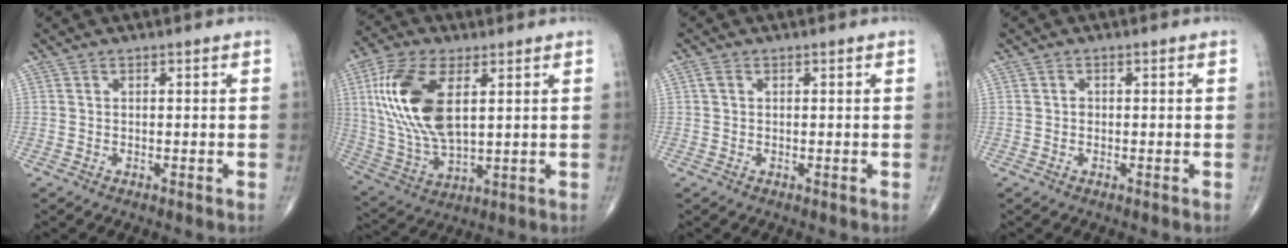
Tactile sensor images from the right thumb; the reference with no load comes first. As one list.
[{"total": 17.7, "force": [4.5, 8.6, 14.8], "torque": [-0.308, -0.011, 0.090]}, {"total": 1.1, "force": [0.3, 0.8, 0.7], "torque": [-0.015, 0.005, 0.005]}, {"total": 0.7, "force": [-0.1, 0.6, 0.3], "torque": [-0.003, 0.002, -0.002]}]